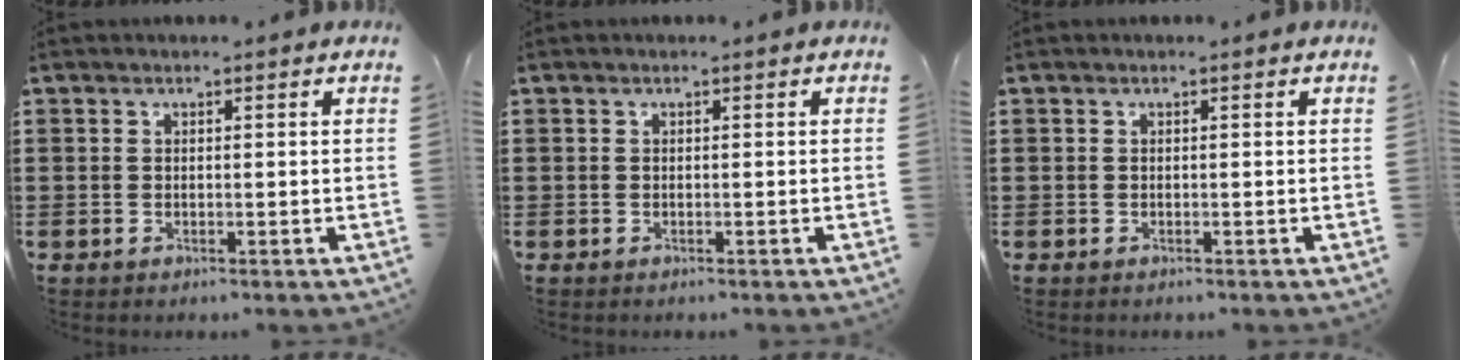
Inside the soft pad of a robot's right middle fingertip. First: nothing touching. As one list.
[{"total": 0.0}, {"total": 0.0}]